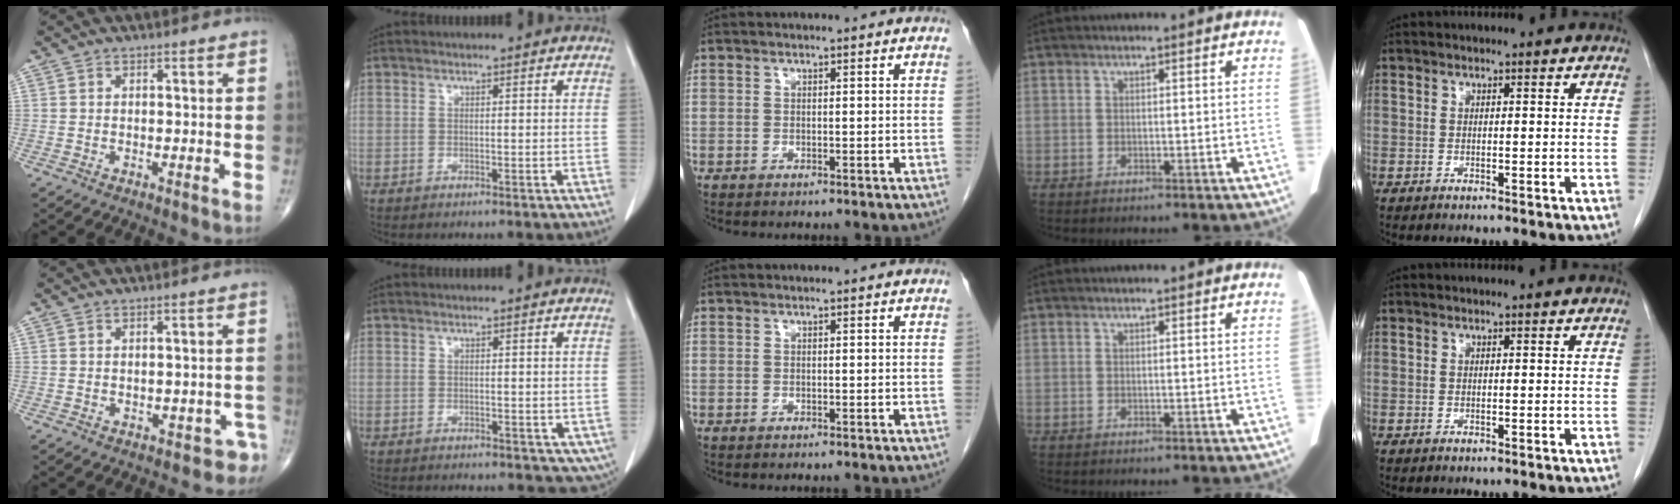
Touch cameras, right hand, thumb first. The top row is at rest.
{"thumb": {"total": 3.0, "force": [-1.9, 2.2, 0.7], "torque": [0.010, 0.029, -0.022]}, "index": {"total": 4.3, "force": [-0.8, 2.6, 3.4], "torque": [-0.024, -0.007, -0.005]}}